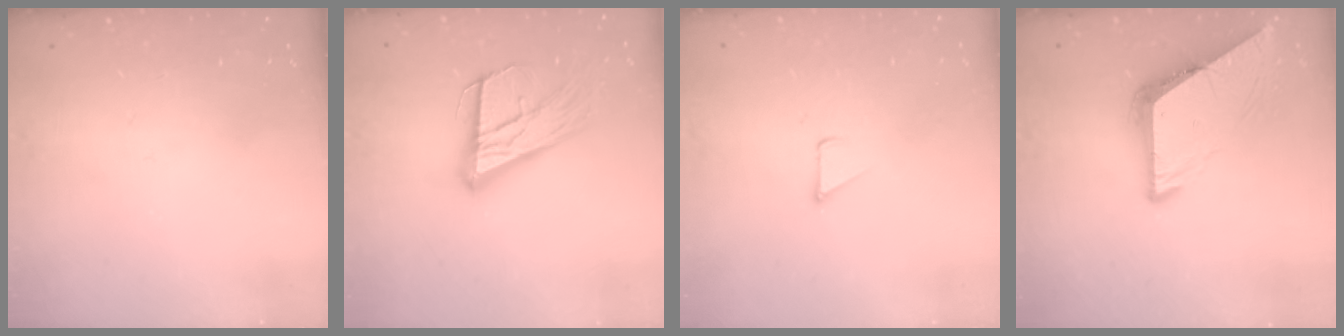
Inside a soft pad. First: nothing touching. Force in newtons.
{"total": 20.1, "press": 19.8, "slide": 3.8}
{"total": 1.2, "press": 1.2, "slide": 0.1}
{"total": 8.2, "press": 8.2, "slide": 0.6}